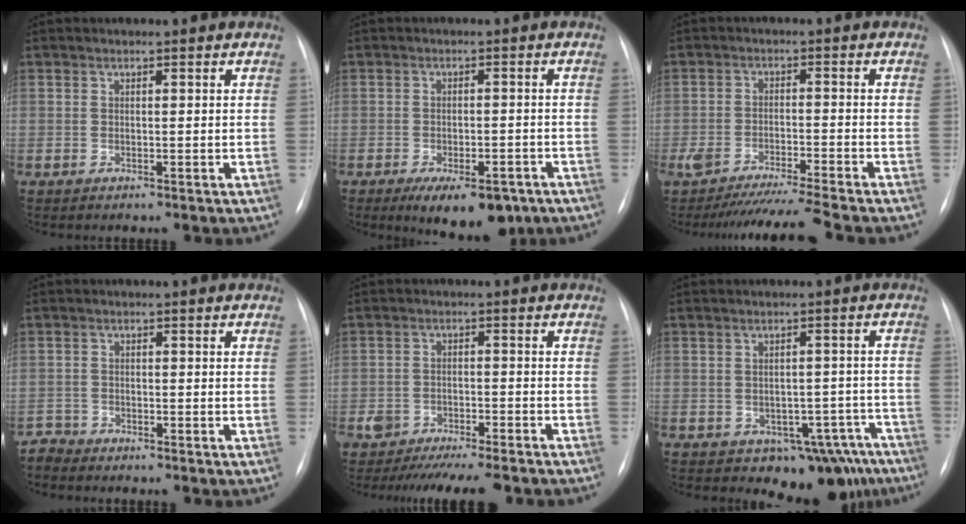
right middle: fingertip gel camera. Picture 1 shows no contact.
{"total": 9.6, "force": [-6.4, 3.7, 6.1], "torque": [-0.079, -0.005, -0.090]}
{"total": 10.6, "force": [-9.7, -1.7, 3.9], "torque": [-0.056, -0.022, -0.157]}
{"total": 1.9, "force": [-1.7, 0.0, -0.8], "torque": [0.024, -0.009, -0.036]}
{"total": 10.0, "force": [-9.0, 2.2, 3.9], "torque": [-0.043, 0.002, -0.124]}
{"total": 10.2, "force": [-7.7, 6.1, 3.0], "torque": [0.000, 0.033, -0.092]}